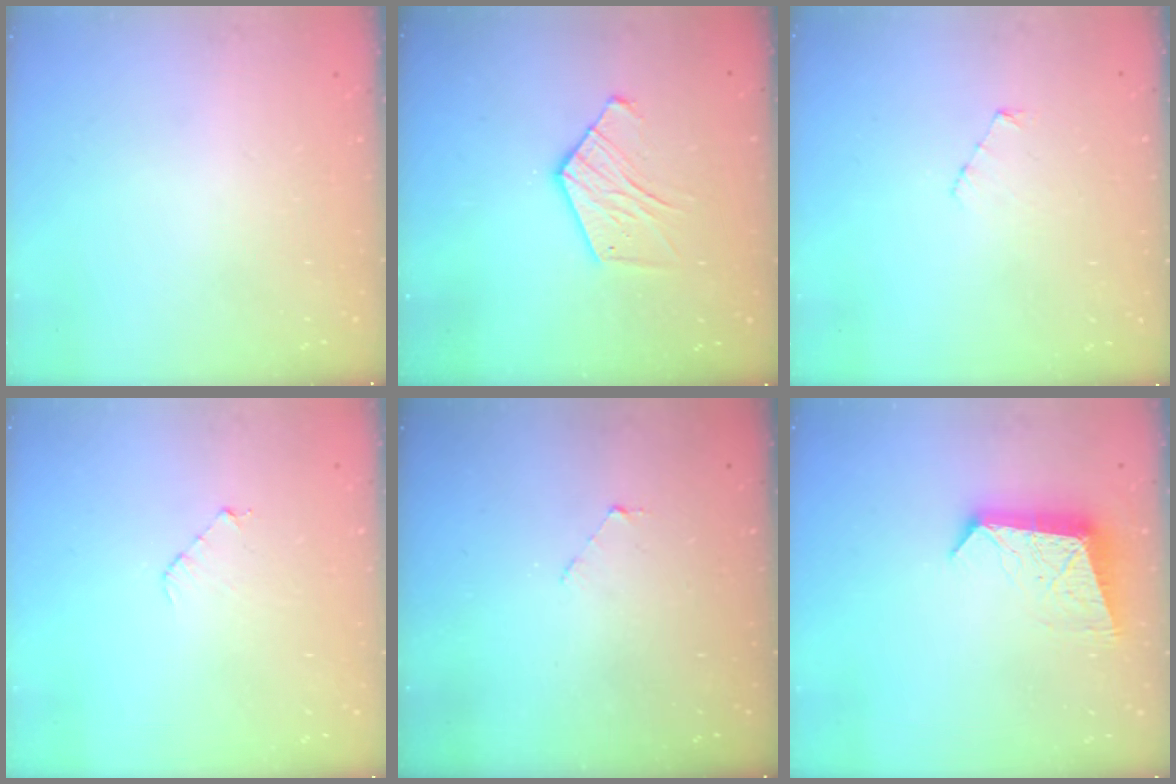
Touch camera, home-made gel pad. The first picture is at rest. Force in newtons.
{"total": 8.8, "press": 8.8, "slide": 0.3}
{"total": 3.0, "press": 3.0, "slide": 0.3}
{"total": 3.8, "press": 3.8, "slide": 0.3}
{"total": 1.6, "press": 1.6, "slide": 0.1}
{"total": 11.3, "press": 11.3, "slide": 0.8}